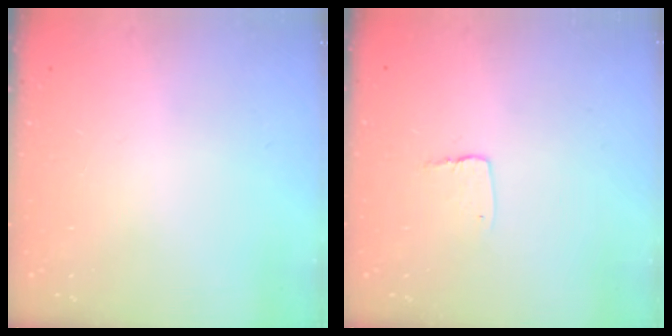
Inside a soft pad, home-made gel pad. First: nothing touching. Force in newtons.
{"total": 3.6, "press": 3.6, "slide": 0.3}